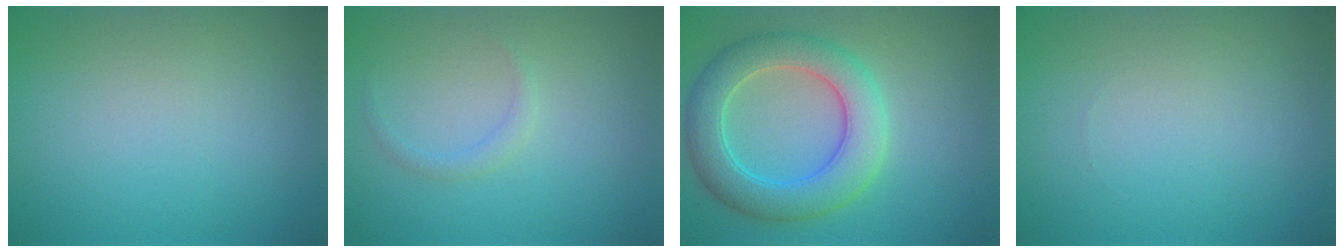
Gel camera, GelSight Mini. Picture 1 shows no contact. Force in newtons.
{"total": 1.0, "press": 1.0, "slide": 0.0}
{"total": 6.2, "press": 6.2, "slide": 0.4}
{"total": 0.0}